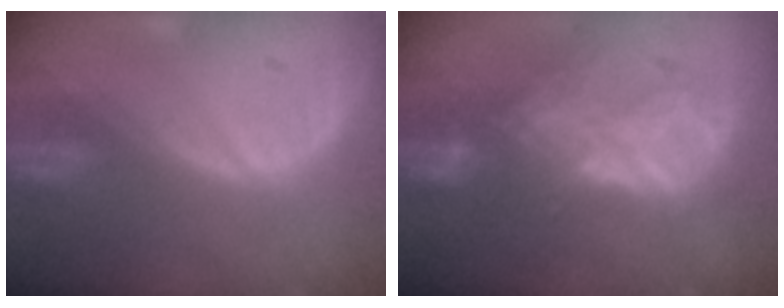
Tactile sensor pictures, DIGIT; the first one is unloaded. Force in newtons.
{"total": 8.6, "press": 7.7, "slide": 3.8}